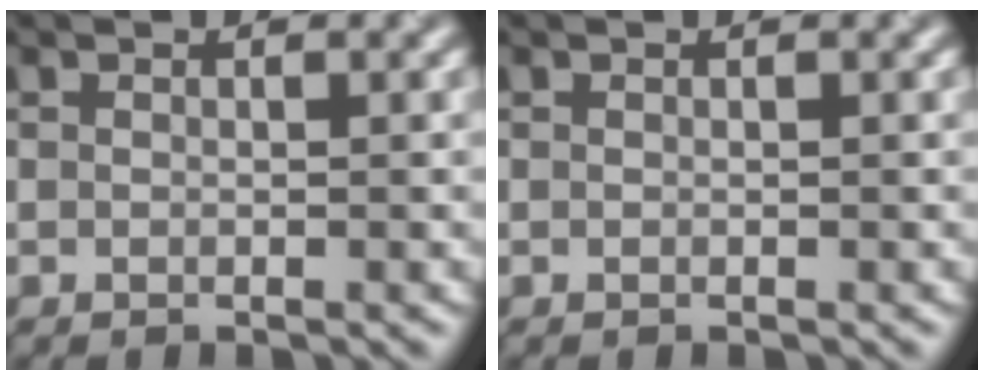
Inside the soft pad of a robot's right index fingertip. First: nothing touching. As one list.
[{"total": 0.0}]